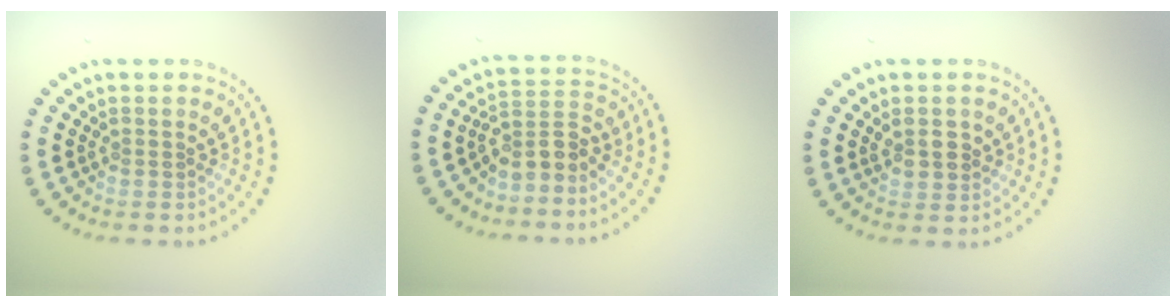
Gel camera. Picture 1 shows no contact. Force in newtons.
{"total": 2.9, "press": 2.3, "slide": 1.6}
{"total": 1.6, "press": 1.6, "slide": 0.5}